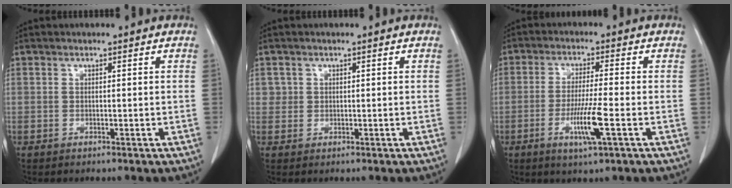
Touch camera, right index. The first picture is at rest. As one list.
[{"total": 1.5, "force": [0.4, 1.5, 0.0], "torque": [0.015, 0.003, 0.002]}, {"total": 7.2, "force": [-2.6, -0.2, 6.7], "torque": [-0.128, -0.015, -0.048]}]